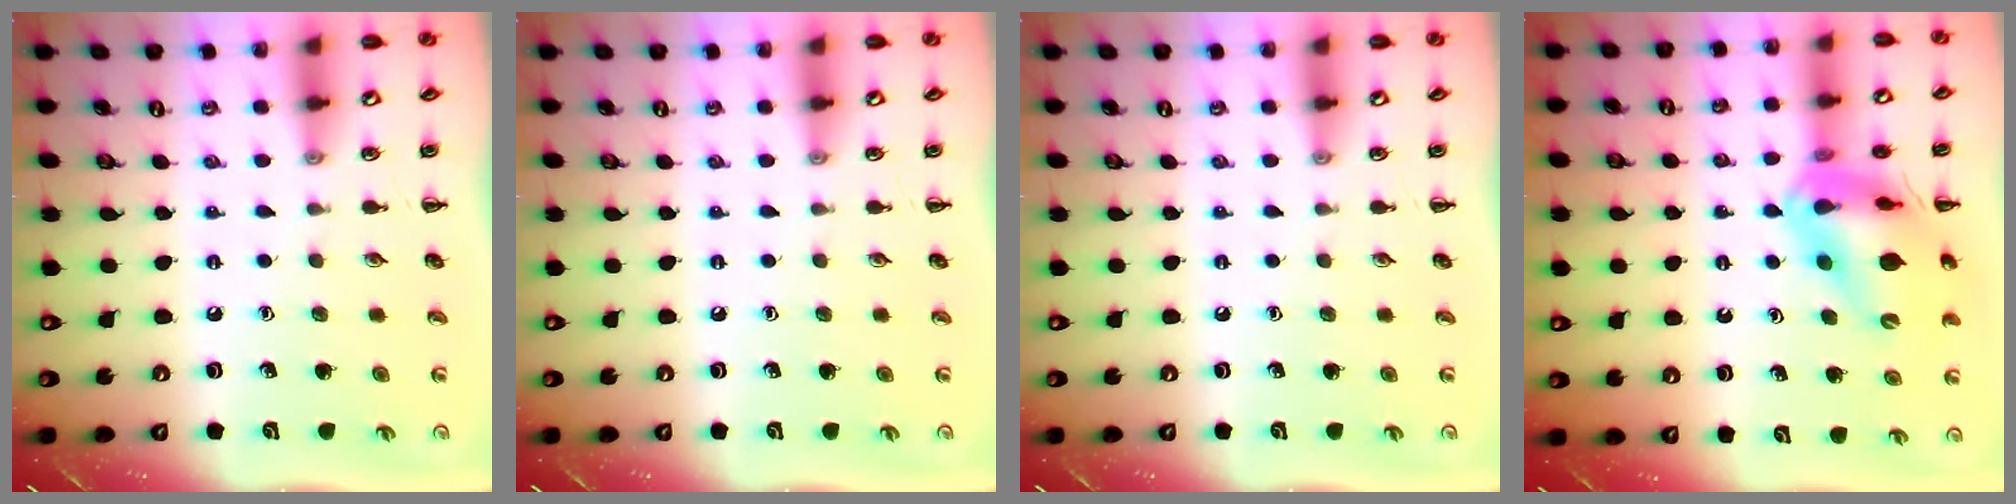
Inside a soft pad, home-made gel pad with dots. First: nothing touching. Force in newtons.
{"total": 0.0}
{"total": 0.0}
{"total": 17.4, "press": 17.1, "slide": 3.1}